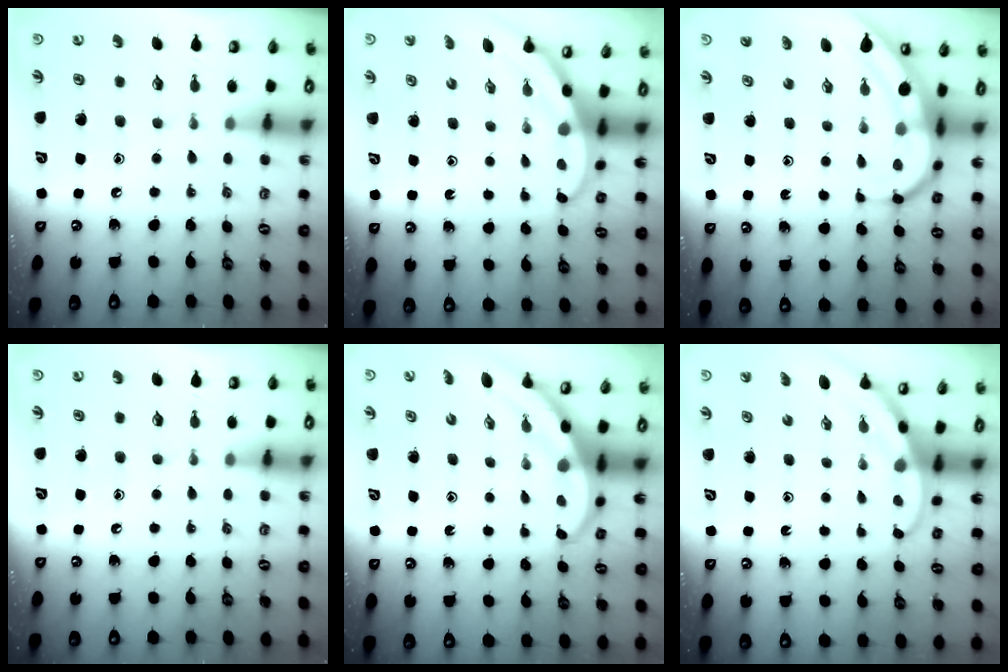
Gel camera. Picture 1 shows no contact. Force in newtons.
{"total": 3.0, "press": 3.0, "slide": 0.2}
{"total": 6.5, "press": 6.5, "slide": 0.7}
{"total": 0.0}
{"total": 3.7, "press": 3.7, "slide": 0.3}
{"total": 3.1, "press": 3.1, "slide": 0.1}